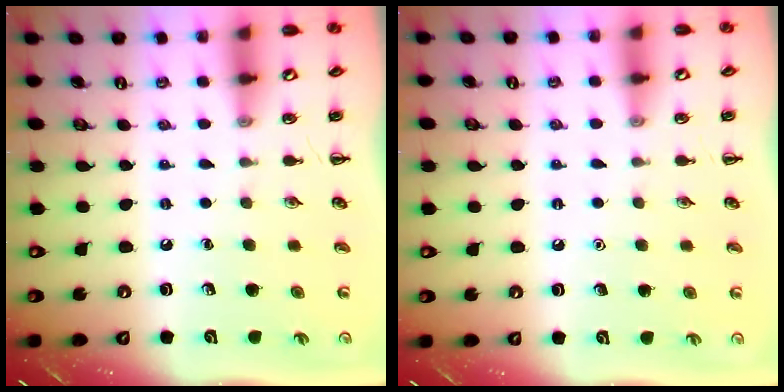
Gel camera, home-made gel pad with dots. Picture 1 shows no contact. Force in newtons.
{"total": 1.6, "press": 1.6, "slide": 0.1}